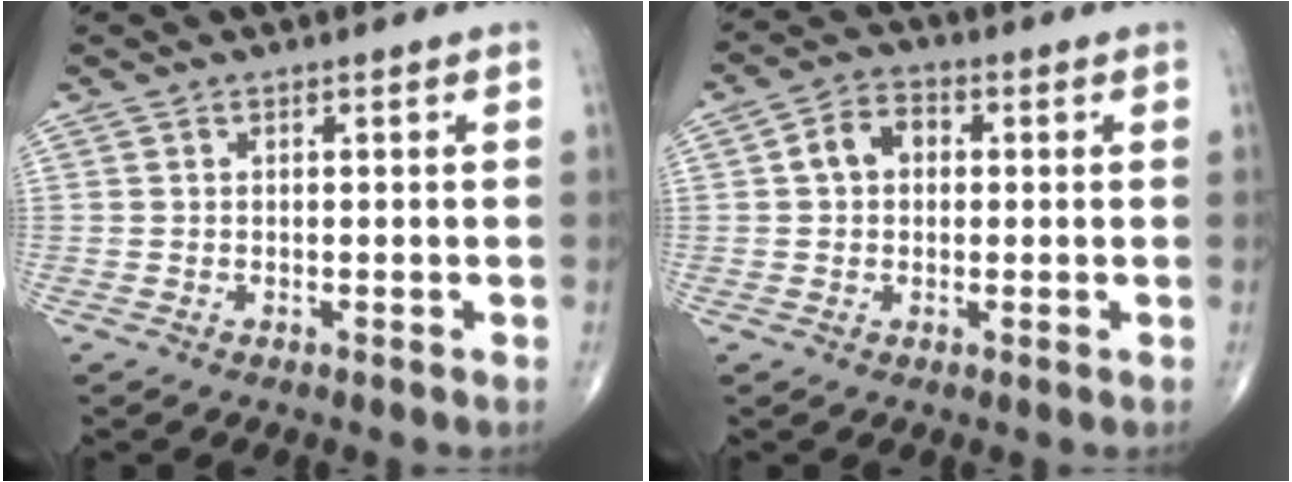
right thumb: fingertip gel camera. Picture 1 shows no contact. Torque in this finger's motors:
{"motor_torque": [-0.27, 0.45, 0.15, 0.10, 0.10]}